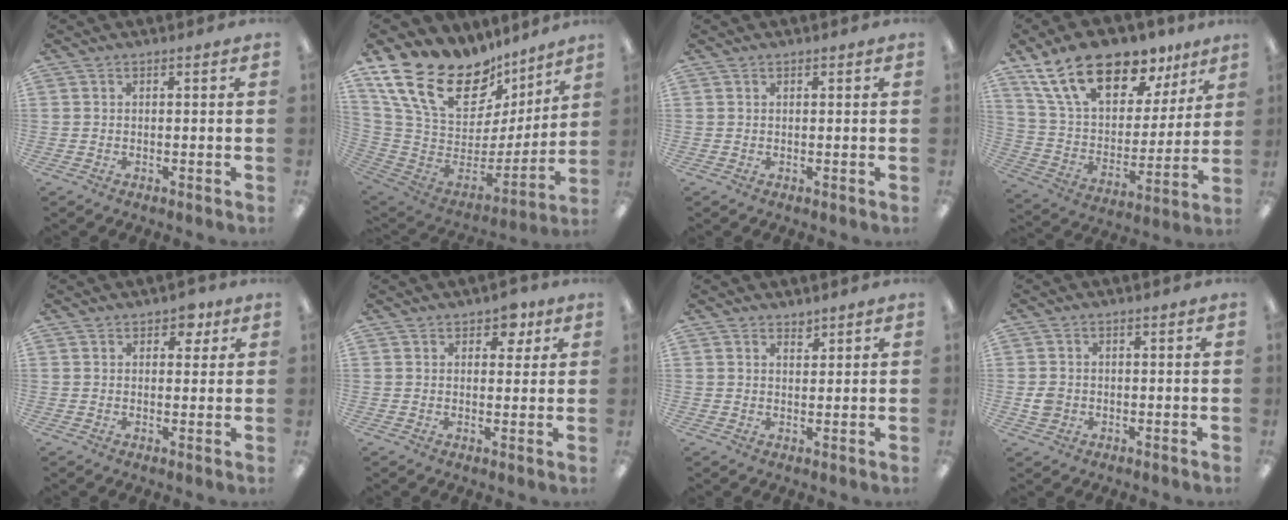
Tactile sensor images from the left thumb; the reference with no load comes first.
{"total": 24.3, "force": [16.3, 12.9, 12.6], "torque": [-0.217, -0.110, 0.311]}
{"total": 0.5, "force": [0.4, 0.3, 0.1], "torque": [-0.002, 0.003, 0.007]}
{"total": 21.1, "force": [14.1, 10.9, 11.3], "torque": [-0.199, -0.080, 0.252]}
{"total": 4.0, "force": [2.4, 2.6, 1.9], "torque": [-0.009, -0.005, 0.038]}
{"total": 4.8, "force": [2.9, 3.1, 2.1], "torque": [-0.017, -0.004, 0.049]}
{"total": 2.1, "force": [2.0, 0.8, 0.1], "torque": [0.006, -0.012, 0.036]}
{"total": 3.4, "force": [-0.5, 3.0, 1.5], "torque": [-0.016, 0.003, -0.010]}